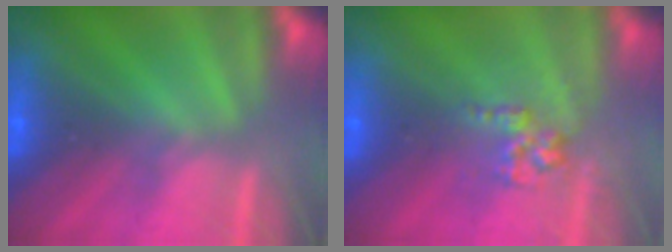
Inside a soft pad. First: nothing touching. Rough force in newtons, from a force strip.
{"total": 2.9}